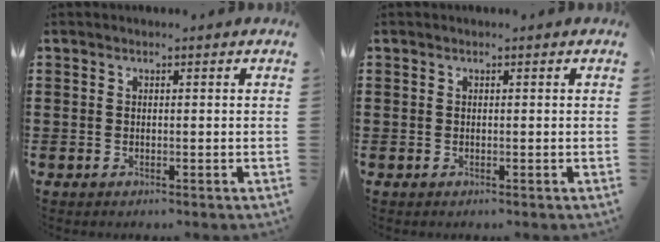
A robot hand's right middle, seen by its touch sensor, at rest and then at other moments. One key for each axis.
{"total": 0.0}